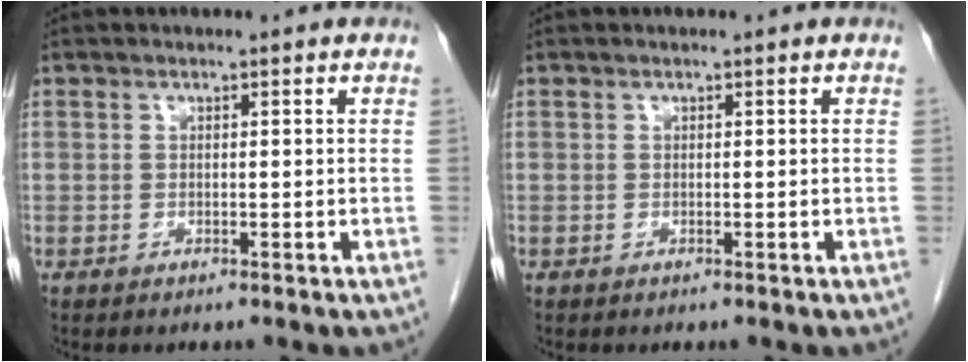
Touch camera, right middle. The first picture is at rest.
{"total": 0.0}